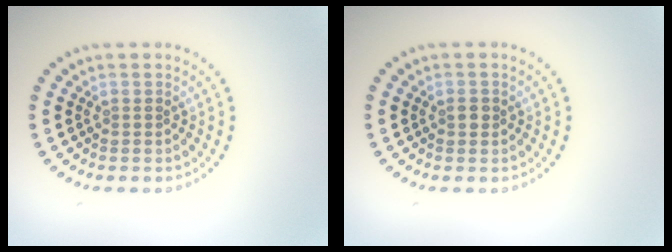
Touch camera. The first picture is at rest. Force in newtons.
{"total": 1.0, "press": 0.9, "slide": 0.2}